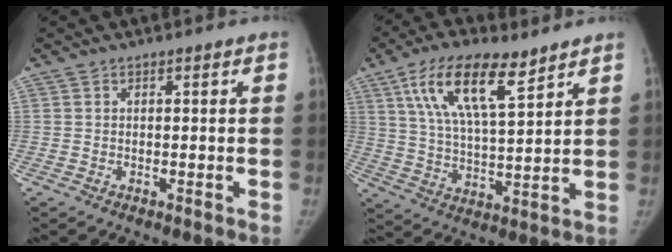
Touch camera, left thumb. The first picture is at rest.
{"total": 14.8, "force": [8.2, 5.3, 11.1], "torque": [-0.184, -0.026, 0.153]}